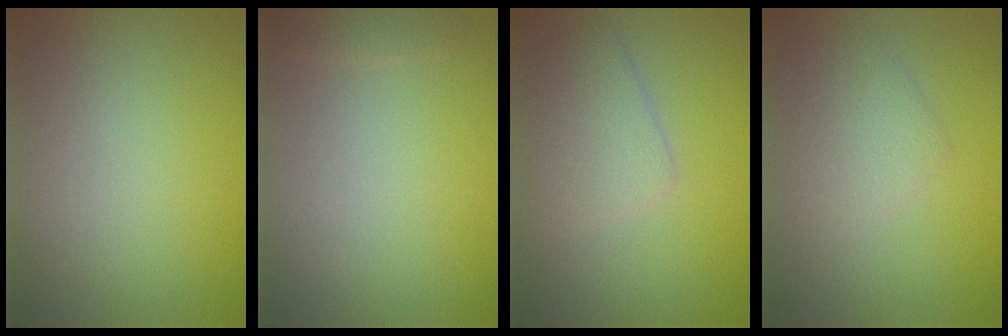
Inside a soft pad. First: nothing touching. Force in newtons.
{"total": 1.0, "press": 1.0, "slide": 0.1}
{"total": 2.8, "press": 2.8, "slide": 0.1}
{"total": 2.2, "press": 2.2, "slide": 0.1}